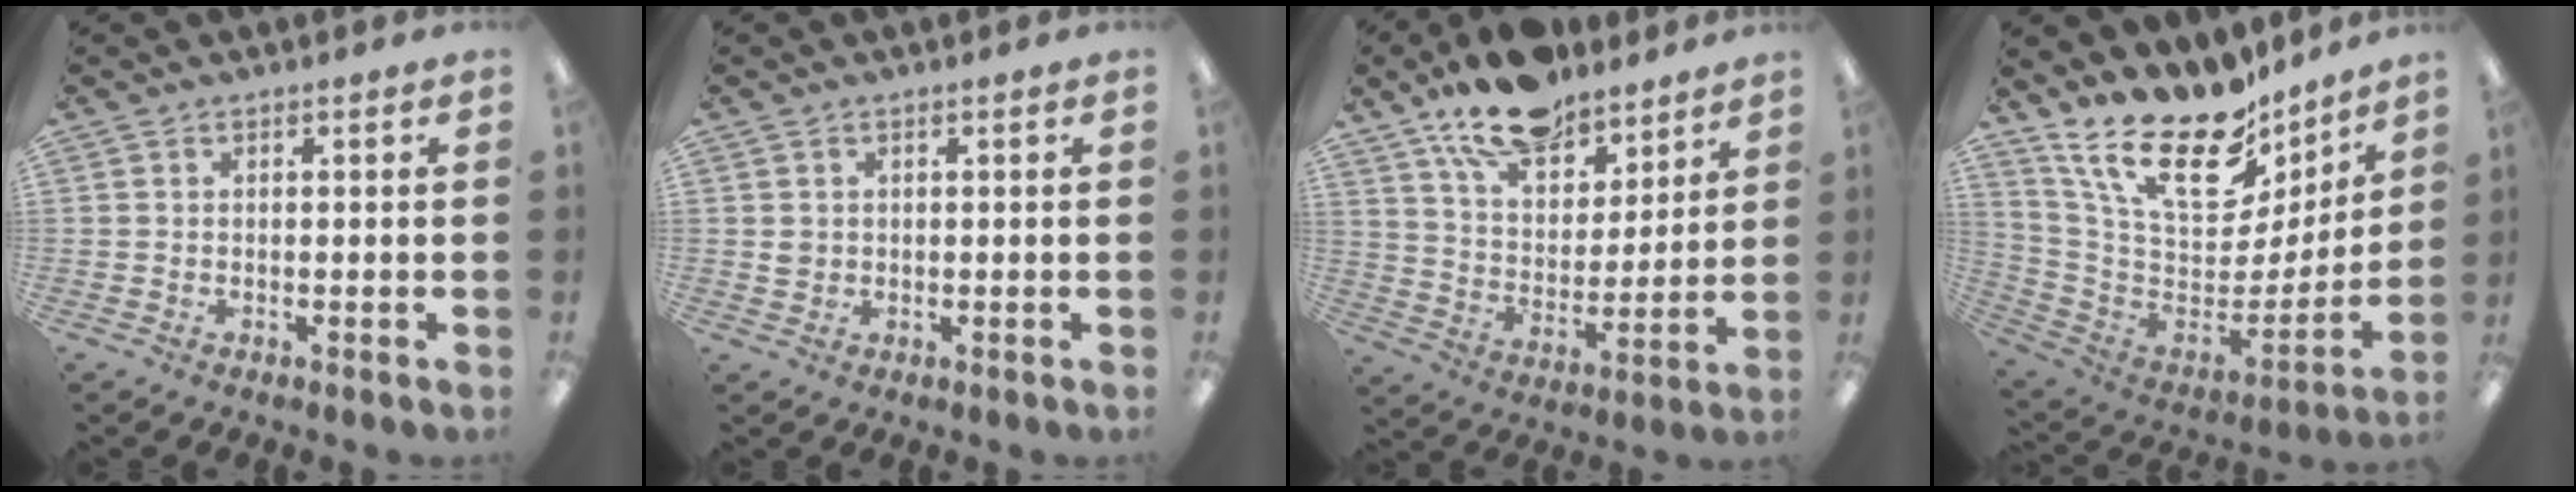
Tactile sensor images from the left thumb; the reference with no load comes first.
{"total": 1.6, "force": [0.6, 1.4, 0.5], "torque": [-0.011, 0.004, 0.010]}
{"total": 15.2, "force": [12.2, 6.7, 6.2], "torque": [-0.107, -0.070, 0.223]}
{"total": 24.3, "force": [17.7, 10.5, 13.0], "torque": [-0.229, -0.127, 0.310]}